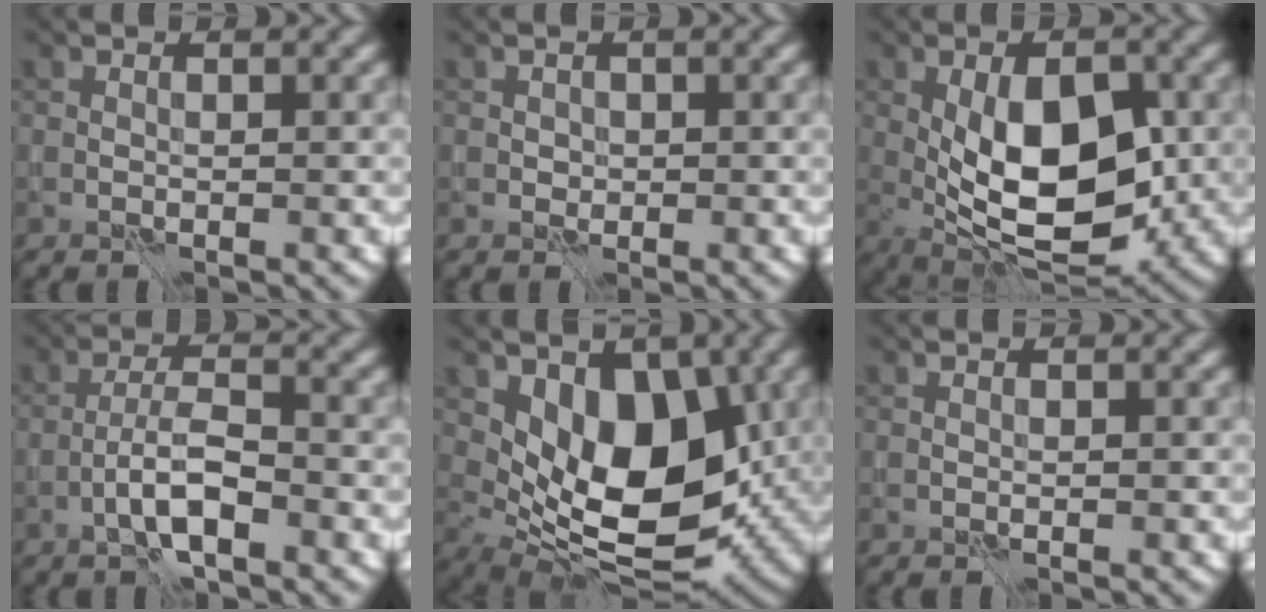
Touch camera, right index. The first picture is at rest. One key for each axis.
{"total": 1.2, "fx": 0.1, "fy": 1.2, "fz": 0.2, "tx": -0.005, "ty": 0.000, "tz": 0.000}
{"total": 9.6, "fx": -0.7, "fy": 4.7, "fz": 8.3, "tx": -0.137, "ty": -0.006, "tz": -0.008}
{"total": 3.6, "fx": -2.1, "fy": 0.7, "fz": 2.8, "tx": -0.051, "ty": 0.008, "tz": -0.044}
{"total": 9.3, "fx": 1.2, "fy": 5.5, "fz": 7.4, "tx": -0.116, "ty": -0.017, "tz": 0.024}
{"total": 0.0}